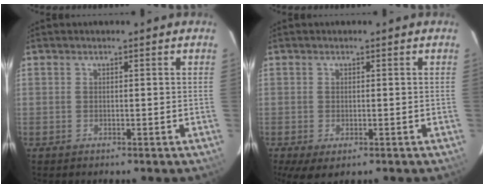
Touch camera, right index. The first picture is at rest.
{"total": 3.9, "force": [-1.5, 1.9, 3.1], "torque": [-0.062, -0.016, -0.018]}